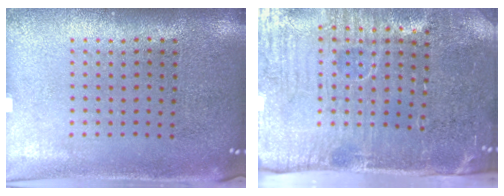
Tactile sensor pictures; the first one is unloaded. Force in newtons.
{"total": 5.1, "press": 4.4, "slide": 2.7}